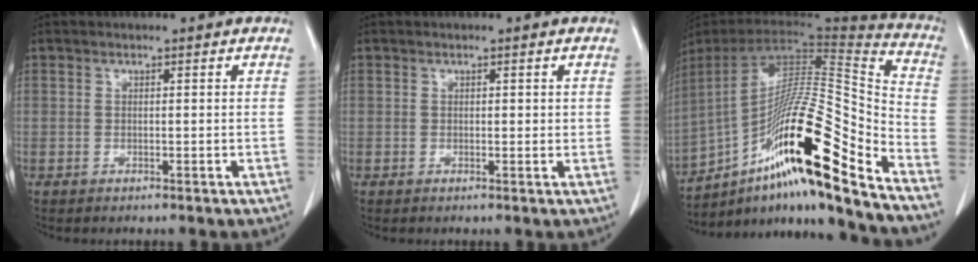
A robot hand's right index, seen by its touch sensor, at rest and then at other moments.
{"total": 0.9, "force": [0.3, 0.5, 0.7], "torque": [-0.004, 0.000, 0.003]}
{"total": 25.9, "force": [-15.0, 1.5, 21.1], "torque": [-0.329, 0.004, -0.261]}